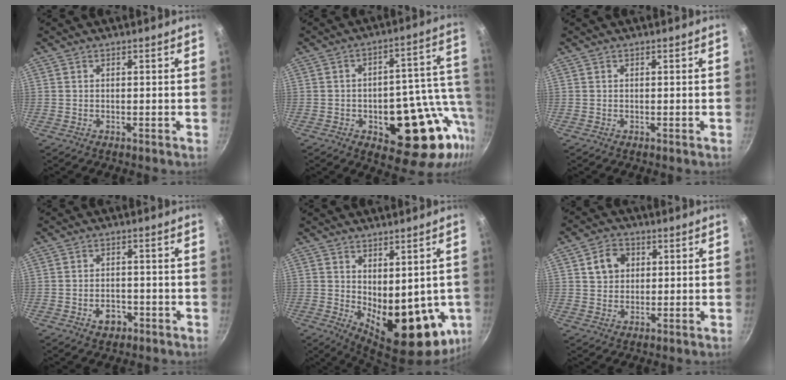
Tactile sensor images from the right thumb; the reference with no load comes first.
{"total": 20.5, "force": [-4.9, 10.5, 16.9], "torque": [-0.161, 0.022, -0.063]}
{"total": 0.0}
{"total": 4.2, "force": [-1.9, 3.0, 2.3], "torque": [-0.023, 0.017, -0.026]}
{"total": 16.4, "force": [-0.7, 8.5, 14.0], "torque": [-0.165, -0.037, 0.013]}
{"total": 6.1, "force": [1.8, 5.0, 2.9], "torque": [-0.025, 0.010, 0.027]}